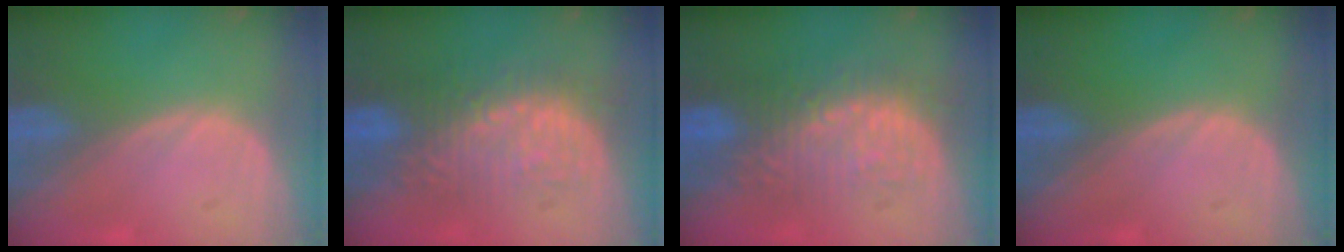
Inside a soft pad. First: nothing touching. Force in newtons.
{"total": 9.1, "press": 9.0, "slide": 1.7}
{"total": 9.1, "press": 9.0, "slide": 1.7}
{"total": 0.0}